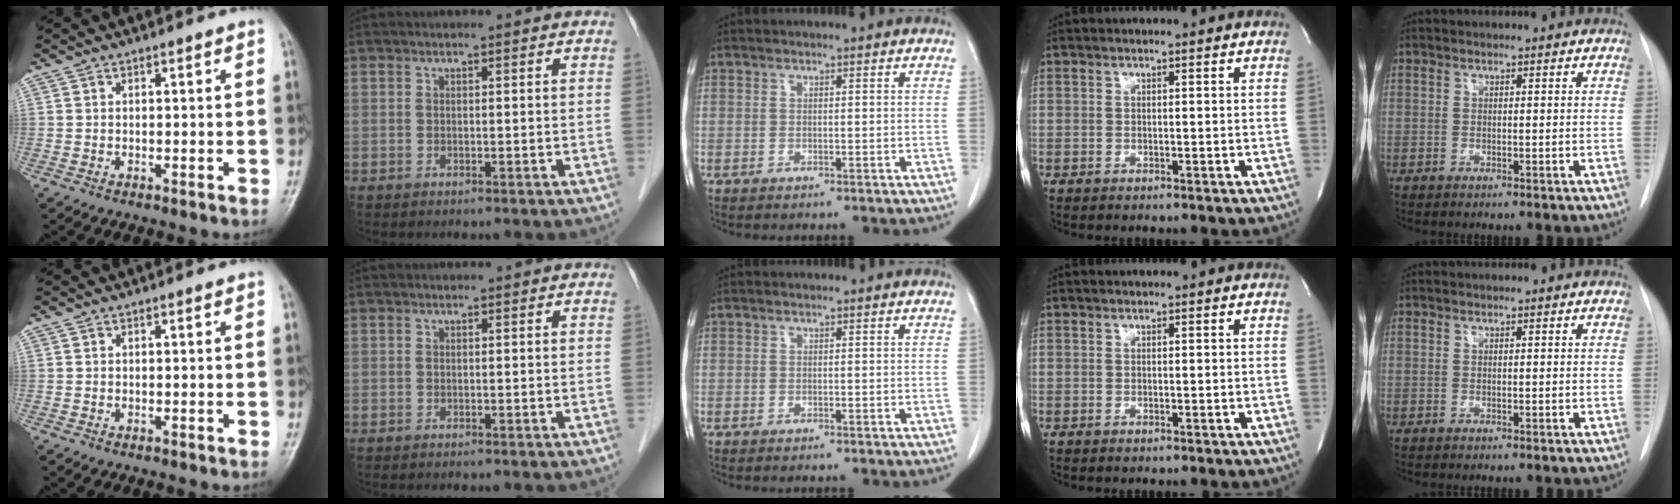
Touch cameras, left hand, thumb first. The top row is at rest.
{}